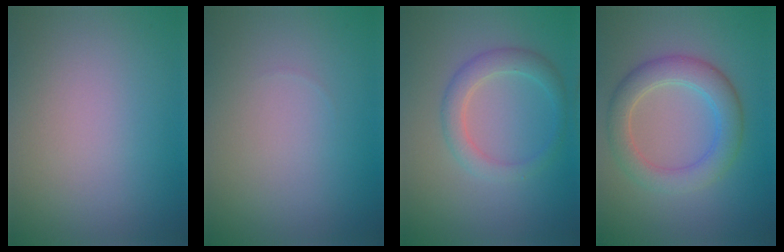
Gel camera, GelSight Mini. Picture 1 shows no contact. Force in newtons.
{"total": 0.0}
{"total": 2.7, "press": 2.7, "slide": 0.1}
{"total": 4.5, "press": 4.5, "slide": 0.3}